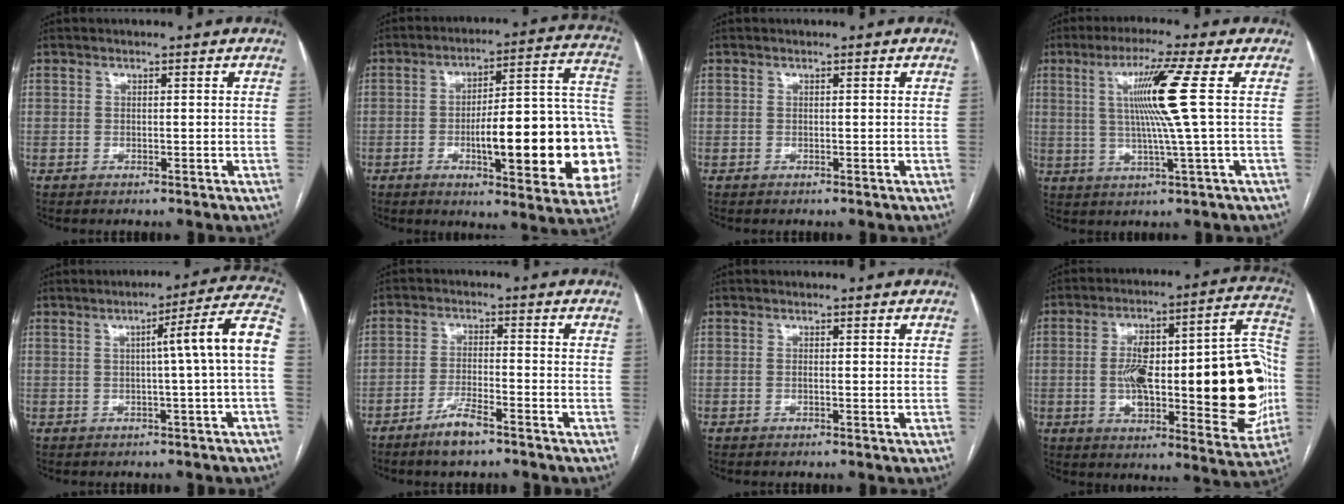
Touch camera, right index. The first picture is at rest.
{"total": 24.5, "force": [-5.0, 4.9, 23.5], "torque": [-0.239, 0.025, -0.057]}
{"total": 0.0}
{"total": 9.7, "force": [1.8, -2.2, 9.2], "torque": [-0.168, 0.003, 0.041]}
{"total": 9.2, "force": [-0.1, -1.4, 9.1], "torque": [-0.116, 0.020, -0.003]}
{"total": 5.1, "force": [-3.7, 0.7, 3.4], "torque": [-0.067, -0.004, -0.068]}
{"total": 1.1, "force": [0.0, 0.3, 1.0], "torque": [-0.017, -0.002, 0.002]}
{"total": 30.5, "force": [-2.0, 8.8, 29.2], "torque": [-0.346, 0.031, -0.016]}